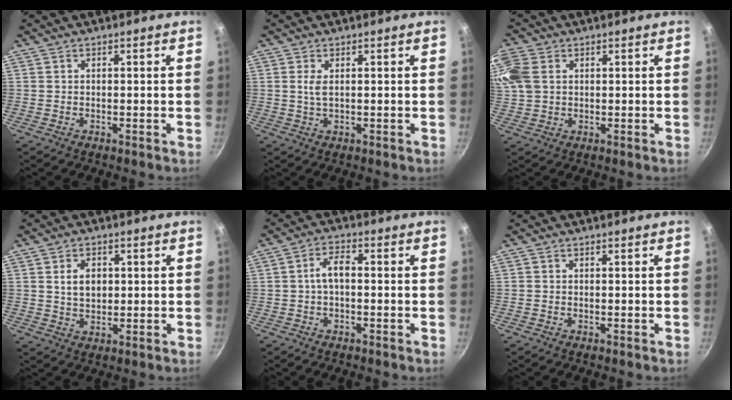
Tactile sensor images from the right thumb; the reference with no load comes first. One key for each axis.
{"total": 2.3, "fx": 0.6, "fy": 1.0, "fz": 2.0, "tx": -0.042, "ty": -0.005, "tz": 0.013}
{"total": 8.8, "fx": 2.9, "fy": 6.4, "fz": 5.4, "tx": -0.124, "ty": 0.014, "tz": 0.057}
{"total": 5.4, "fx": 1.1, "fy": 3.8, "fz": 3.7, "tx": -0.048, "ty": -0.004, "tz": 0.022}
{"total": 4.4, "fx": -0.3, "fy": 2.3, "fz": 3.8, "tx": -0.068, "ty": 0.024, "tz": -0.008}
{"total": 0.0}